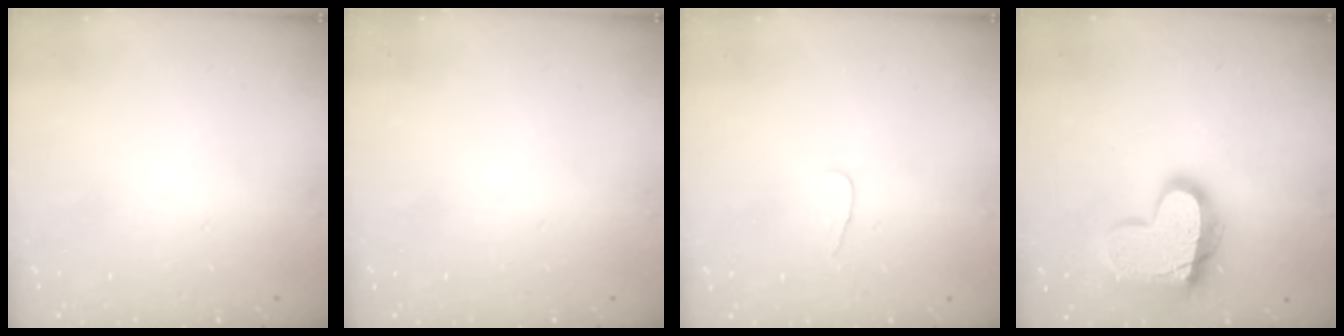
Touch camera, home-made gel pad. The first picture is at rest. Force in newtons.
{"total": 0.0}
{"total": 2.8, "press": 2.8, "slide": 0.3}
{"total": 17.6, "press": 17.6, "slide": 1.2}